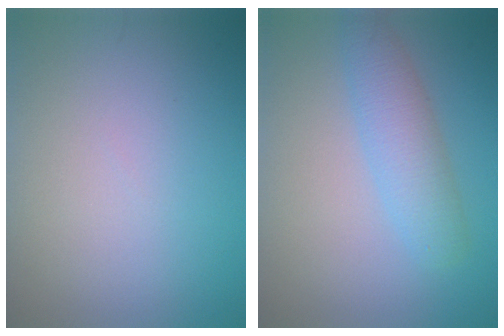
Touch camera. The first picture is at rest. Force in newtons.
{"total": 3.6, "press": 3.6, "slide": 0.0}